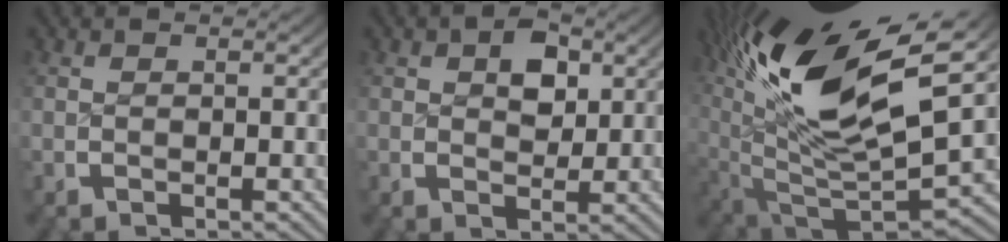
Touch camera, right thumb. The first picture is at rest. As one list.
[{"total": 3.3, "force": [1.0, 2.3, 2.1], "torque": [-0.029, -0.011, 0.025]}, {"total": 18.6, "force": [3.0, 10.1, 15.3], "torque": [-0.294, -0.037, 0.070]}]